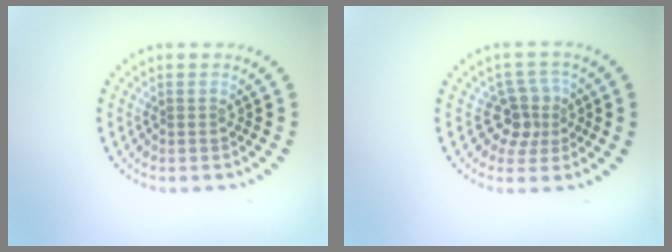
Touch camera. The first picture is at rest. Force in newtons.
{"total": 3.0, "press": 2.5, "slide": 1.6}